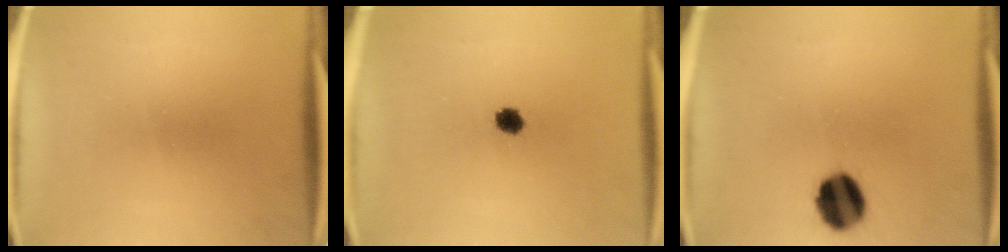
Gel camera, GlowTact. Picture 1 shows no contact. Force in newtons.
{"total": 3.0}
{"total": 11.0}